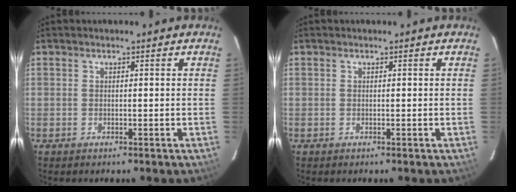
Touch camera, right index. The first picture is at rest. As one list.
[{"total": 0.0}]